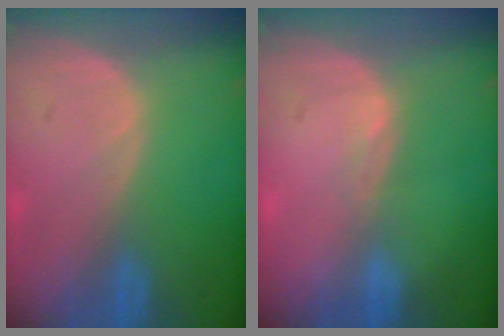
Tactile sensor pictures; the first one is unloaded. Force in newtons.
{"total": 1.0, "press": 0.7, "slide": 0.7}